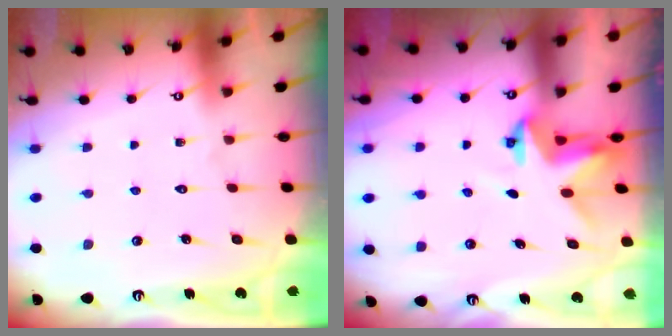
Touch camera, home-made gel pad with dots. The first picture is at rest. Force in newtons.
{"total": 3.5, "press": 3.5, "slide": 0.1}